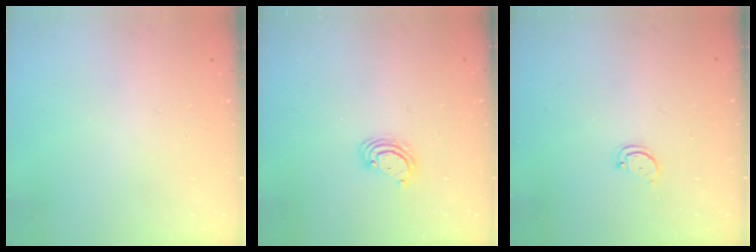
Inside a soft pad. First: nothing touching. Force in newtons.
{"total": 3.2, "press": 3.2, "slide": 0.3}
{"total": 2.9, "press": 2.9, "slide": 0.4}